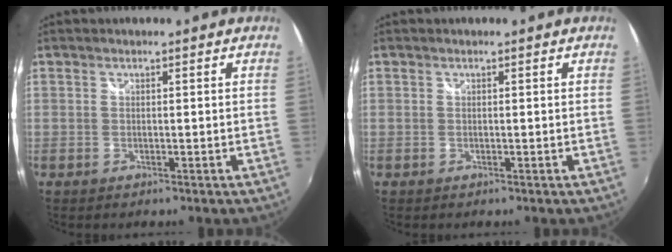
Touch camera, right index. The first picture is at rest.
{"total": 0.0}